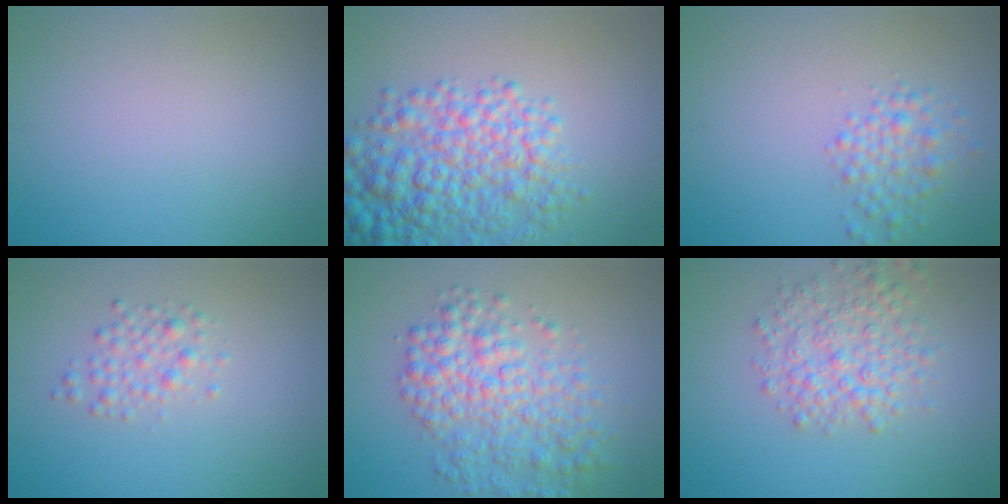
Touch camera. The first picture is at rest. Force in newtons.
{"total": 8.0, "press": 8.0, "slide": 0.2}
{"total": 2.5, "press": 2.5, "slide": 0.0}
{"total": 1.9, "press": 1.9, "slide": 0.1}
{"total": 6.1, "press": 6.1, "slide": 0.1}
{"total": 4.1, "press": 4.1, "slide": 0.2}